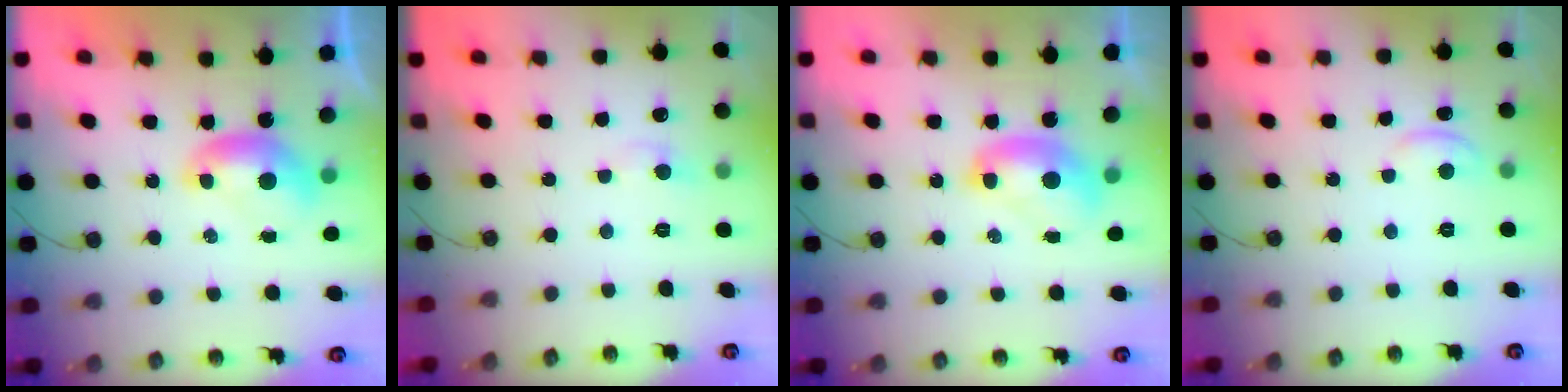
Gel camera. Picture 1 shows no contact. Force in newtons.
{"total": 1.9, "press": 1.7, "slide": 0.8}
{"total": 2.1, "press": 2.1, "slide": 0.2}
{"total": 1.5, "press": 1.4, "slide": 0.5}